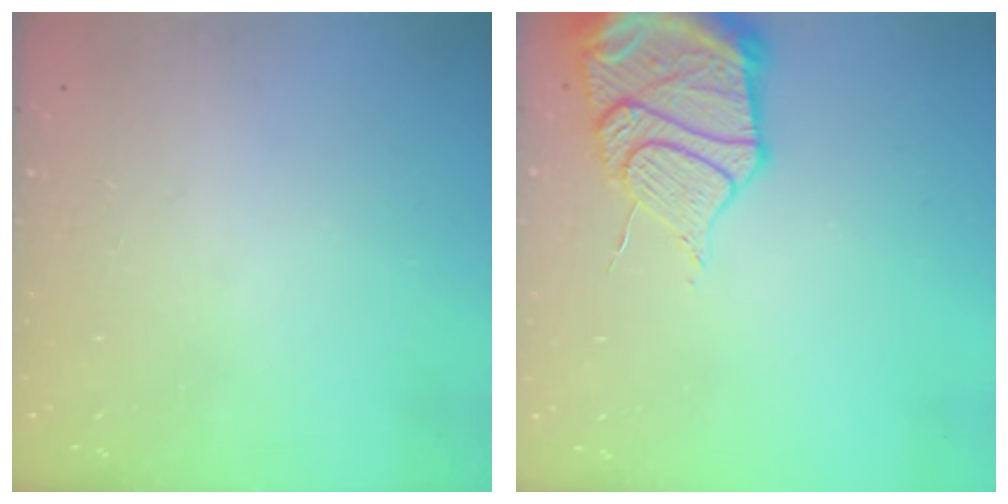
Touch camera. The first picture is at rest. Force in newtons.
{"total": 16.9, "press": 16.3, "slide": 4.2}